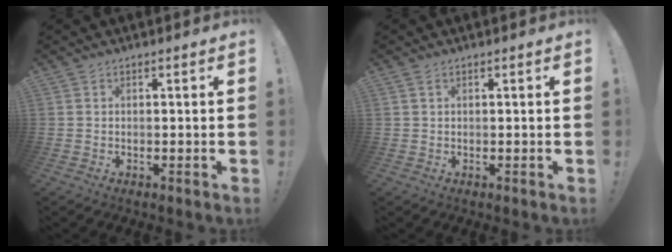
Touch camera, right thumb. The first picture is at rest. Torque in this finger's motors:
{"motor_torque": [0.04, -0.07, 0.11, -0.13, 0.00]}